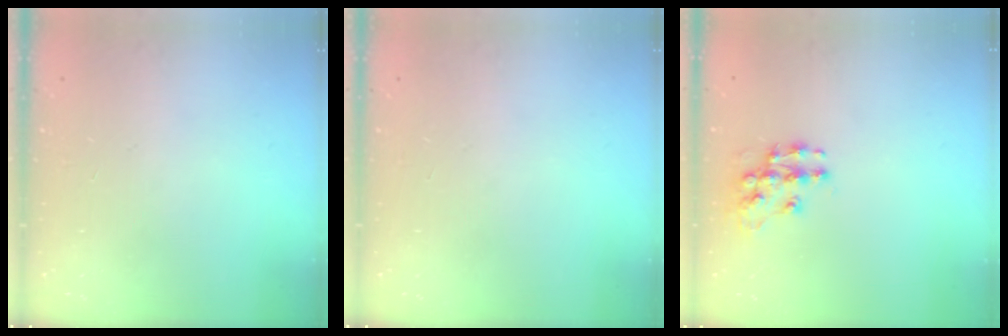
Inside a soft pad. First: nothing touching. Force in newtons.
{"total": 0.0}
{"total": 10.9, "press": 10.9, "slide": 0.8}